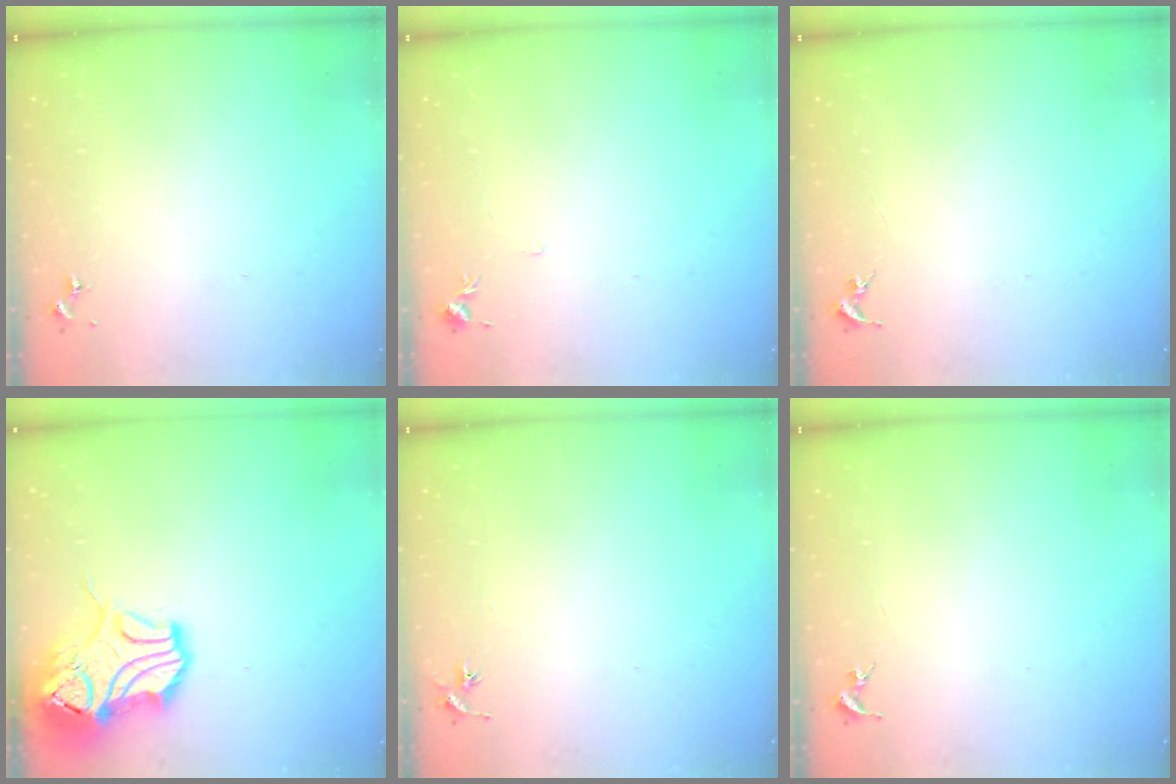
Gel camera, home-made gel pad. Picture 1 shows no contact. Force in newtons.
{"total": 4.3, "press": 4.2, "slide": 0.6}
{"total": 0.0}
{"total": 15.7, "press": 15.6, "slide": 2.3}
{"total": 2.9, "press": 2.9, "slide": 0.3}
{"total": 0.0}